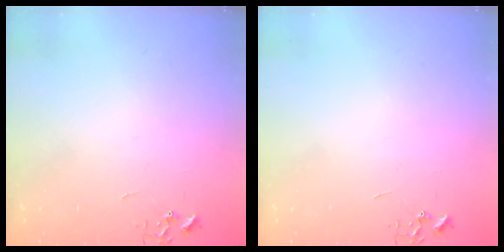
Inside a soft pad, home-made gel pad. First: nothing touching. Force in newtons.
{"total": 0.0}